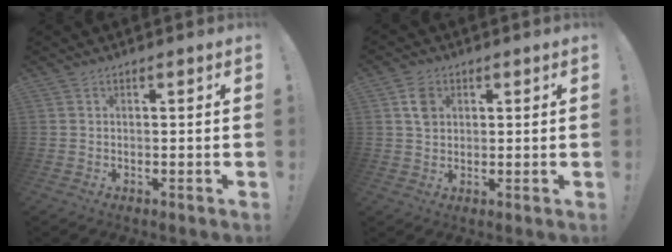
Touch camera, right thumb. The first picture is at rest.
{"total": 5.1, "force": [1.6, 3.9, 2.8], "torque": [-0.037, 0.001, 0.031]}